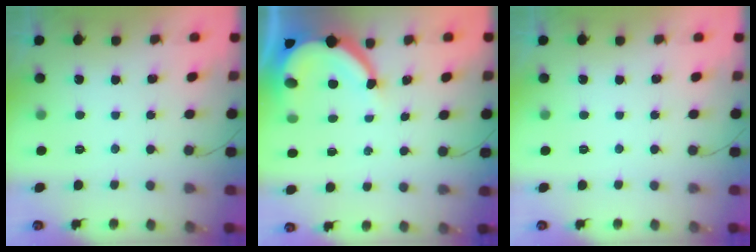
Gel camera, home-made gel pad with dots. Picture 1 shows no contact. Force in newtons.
{"total": 9.9, "press": 9.8, "slide": 1.1}
{"total": 0.0}